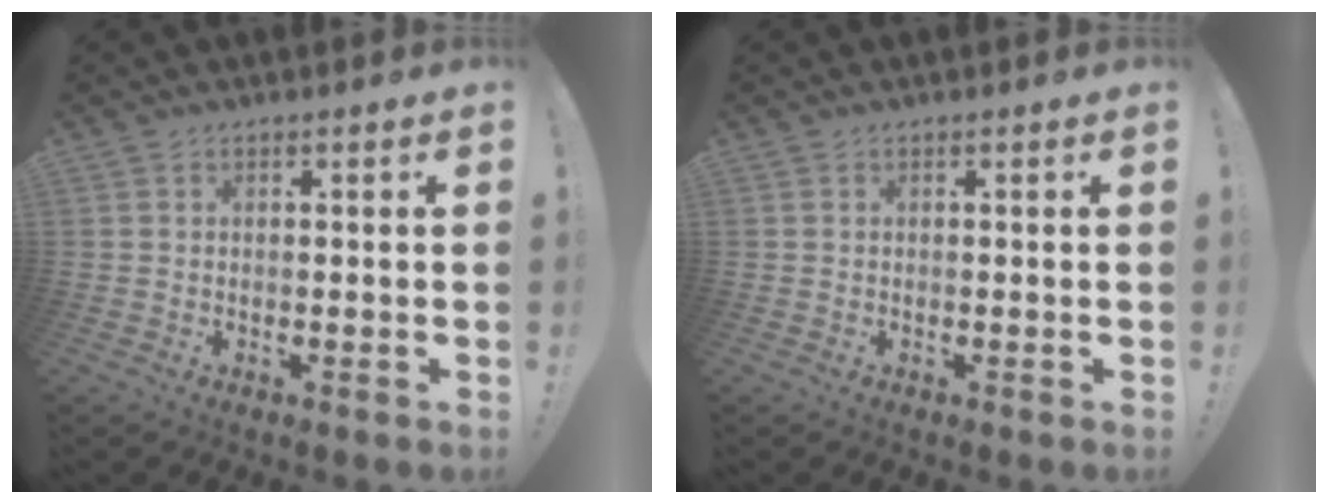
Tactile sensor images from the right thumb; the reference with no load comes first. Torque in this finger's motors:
{"motor_torque": [0.00, 0.00, 0.00, 0.00, 0.00]}